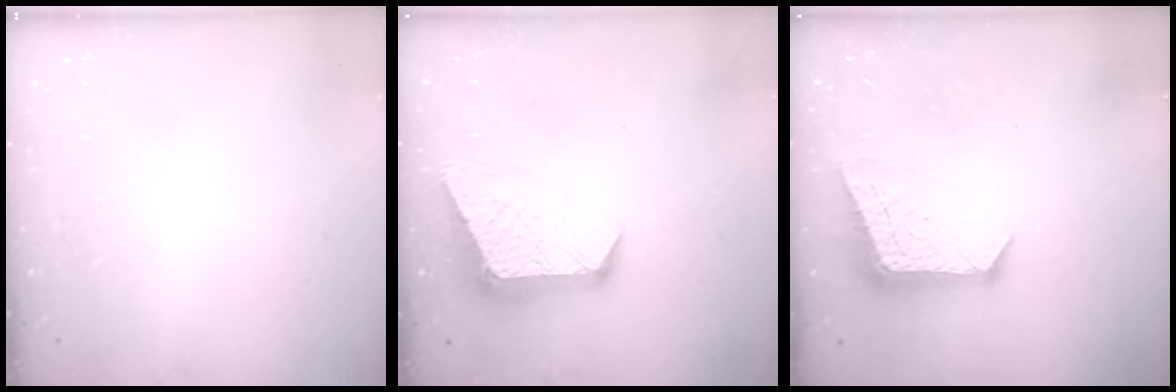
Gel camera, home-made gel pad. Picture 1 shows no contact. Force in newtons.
{"total": 10.9, "press": 10.9, "slide": 0.3}
{"total": 9.3, "press": 9.2, "slide": 0.8}